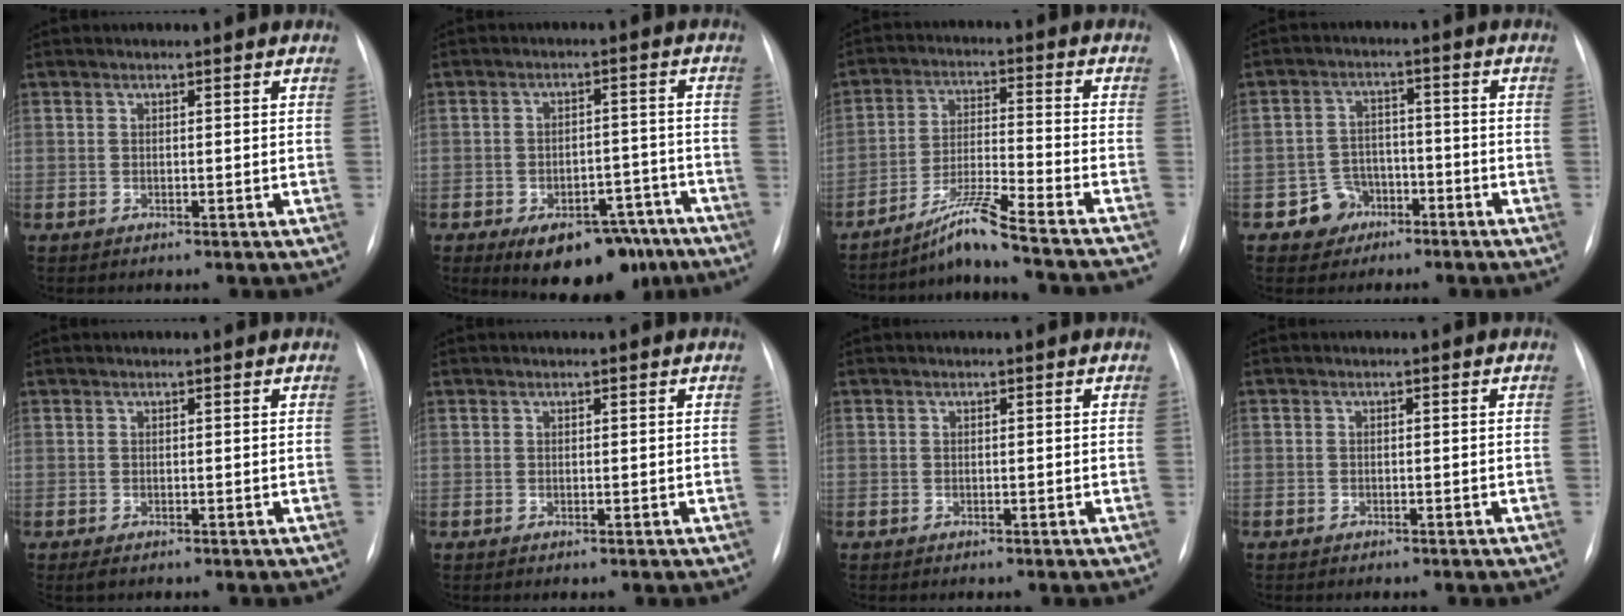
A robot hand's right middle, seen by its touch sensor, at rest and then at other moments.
{"total": 12.8, "force": [-8.9, 6.3, 6.6], "torque": [-0.069, 0.024, -0.122]}
{"total": 15.8, "force": [-14.2, -1.6, 6.8], "torque": [-0.104, -0.006, -0.224]}
{"total": 4.8, "force": [-2.7, 3.9, 0.4], "torque": [-0.001, 0.014, -0.041]}
{"total": 1.2, "force": [-0.8, 0.5, 0.7], "torque": [-0.012, -0.002, -0.008]}
{"total": 0.0}
{"total": 0.0}
{"total": 1.0, "force": [-0.7, 0.8, 0.0], "torque": [-0.008, 0.003, -0.009]}